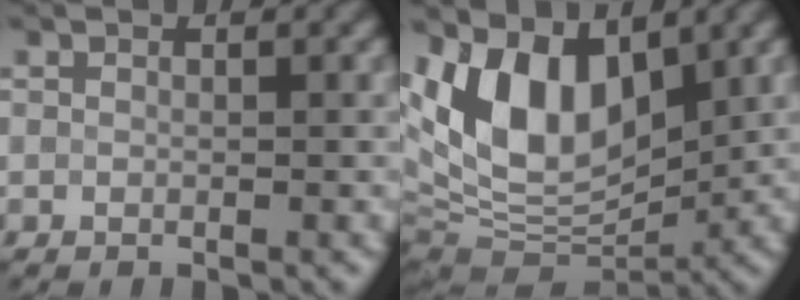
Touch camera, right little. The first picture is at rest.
{"total": 10.8, "force": [3.4, 6.1, 8.3], "torque": [-0.155, 0.008, 0.050]}